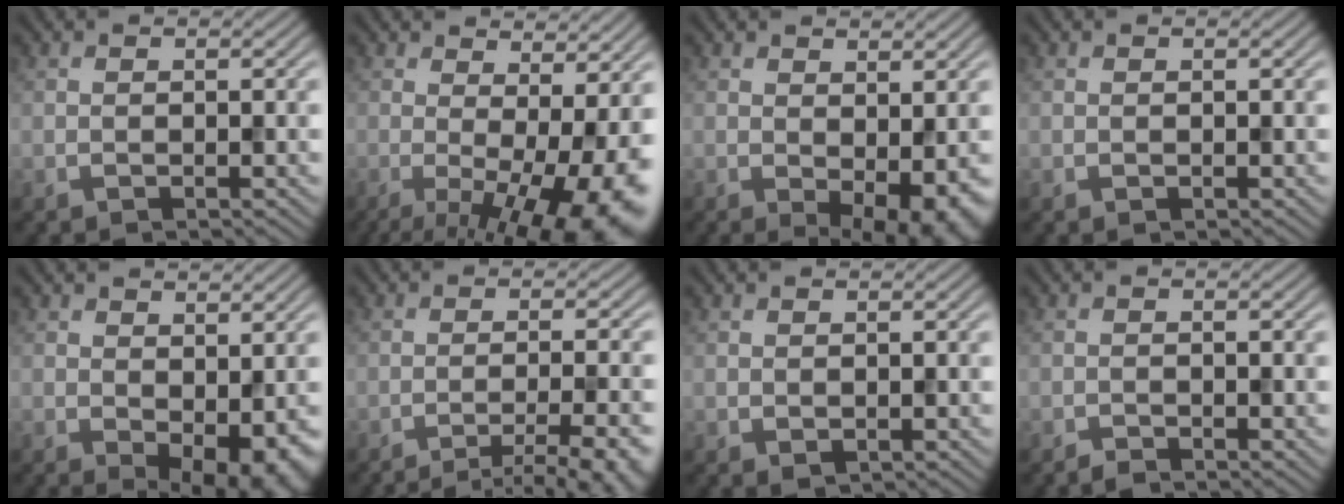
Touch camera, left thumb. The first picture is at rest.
{"total": 14.0, "force": [-2.6, 4.8, 12.9], "torque": [-0.172, -0.016, -0.019]}
{"total": 5.5, "force": [-0.6, 2.6, 4.9], "torque": [-0.070, -0.014, 0.005]}
{"total": 0.0}
{"total": 5.9, "force": [-0.6, 3.1, 5.0], "torque": [-0.073, -0.016, 0.007]}
{"total": 8.7, "force": [-6.2, 1.6, 5.9], "torque": [-0.076, 0.004, -0.078]}
{"total": 0.6, "force": [0.3, 0.4, 0.3], "torque": [-0.005, -0.003, 0.009]}
{"total": 0.8, "force": [-0.8, 0.1, 0.2], "torque": [-0.002, 0.002, -0.016]}